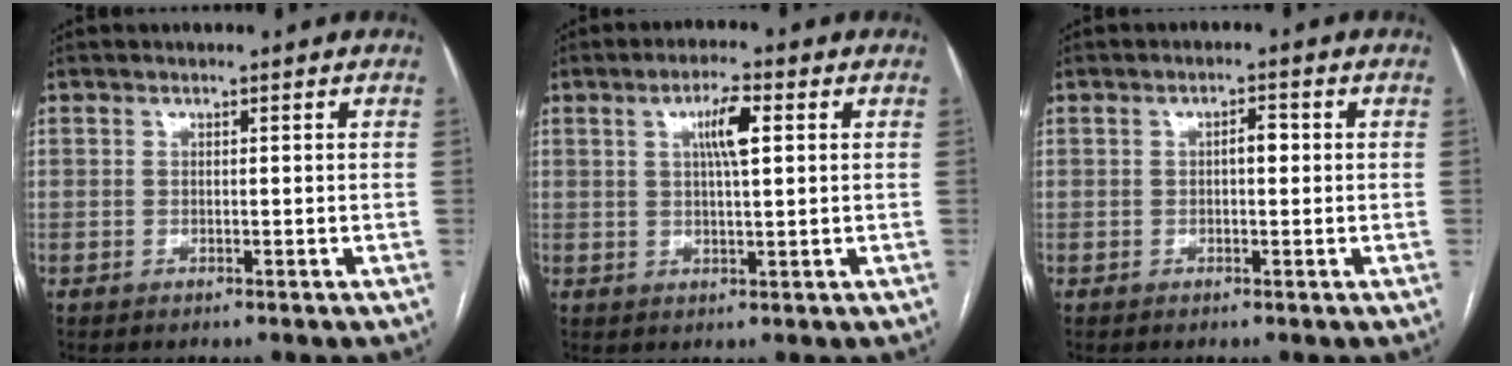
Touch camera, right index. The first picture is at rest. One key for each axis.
{"total": 5.2, "fx": 1.6, "fy": 0.7, "fz": 4.9, "tx": -0.088, "ty": 0.006, "tz": 0.027}
{"total": 2.1, "fx": 0.1, "fy": 0.9, "fz": 1.9, "tx": -0.027, "ty": 0.008, "tz": -0.001}